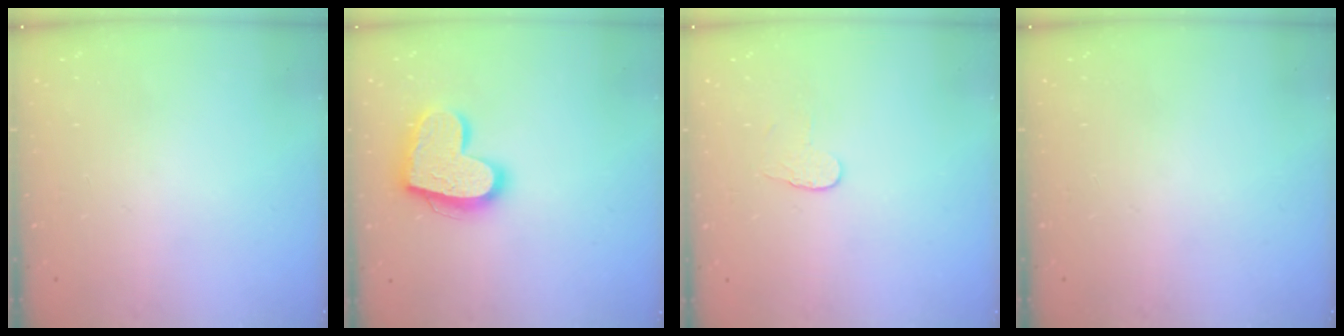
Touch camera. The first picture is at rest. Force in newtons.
{"total": 17.6, "press": 17.6, "slide": 1.4}
{"total": 3.7, "press": 3.7, "slide": 0.3}
{"total": 0.0}